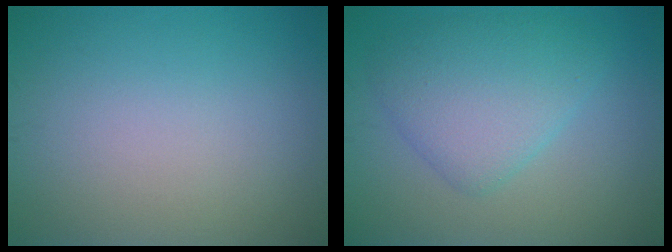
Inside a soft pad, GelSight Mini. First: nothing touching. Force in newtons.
{"total": 5.0, "press": 5.0, "slide": 0.0}